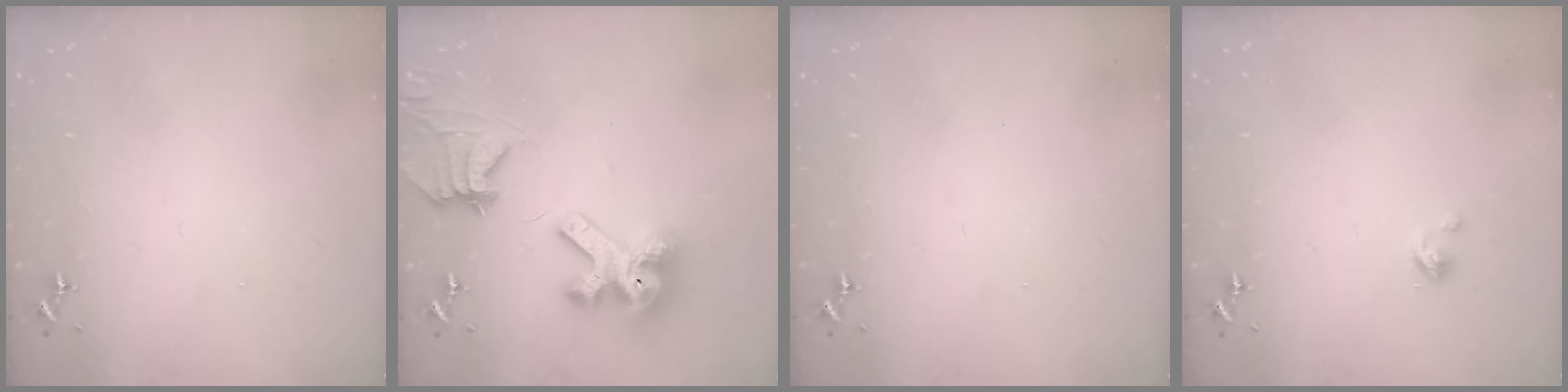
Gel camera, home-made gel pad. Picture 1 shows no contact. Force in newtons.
{"total": 15.0, "press": 14.9, "slide": 1.7}
{"total": 0.0}
{"total": 3.6, "press": 3.6, "slide": 0.3}